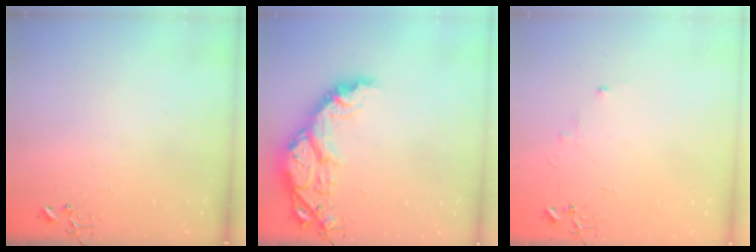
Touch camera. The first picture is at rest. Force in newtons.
{"total": 17.4, "press": 17.4, "slide": 1.3}
{"total": 3.7, "press": 3.6, "slide": 0.4}